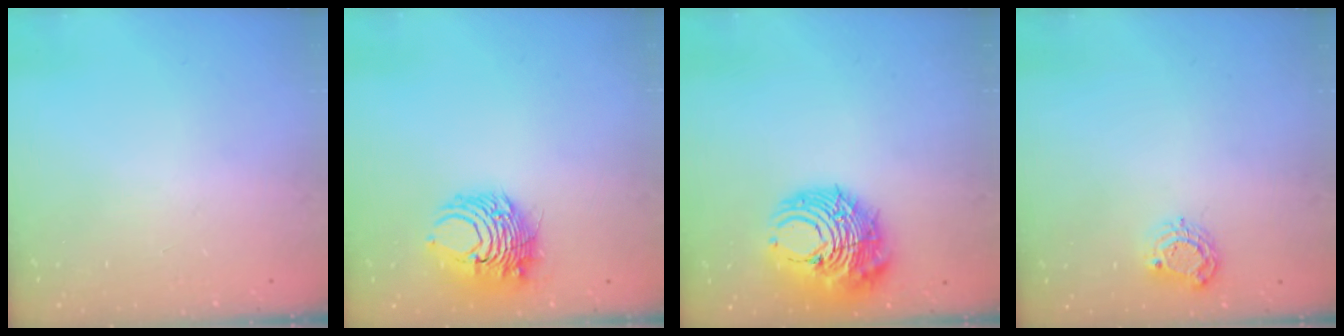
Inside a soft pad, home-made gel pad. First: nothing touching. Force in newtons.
{"total": 8.7, "press": 8.6, "slide": 1.2}
{"total": 12.0, "press": 11.9, "slide": 1.5}
{"total": 5.9, "press": 5.9, "slide": 0.3}